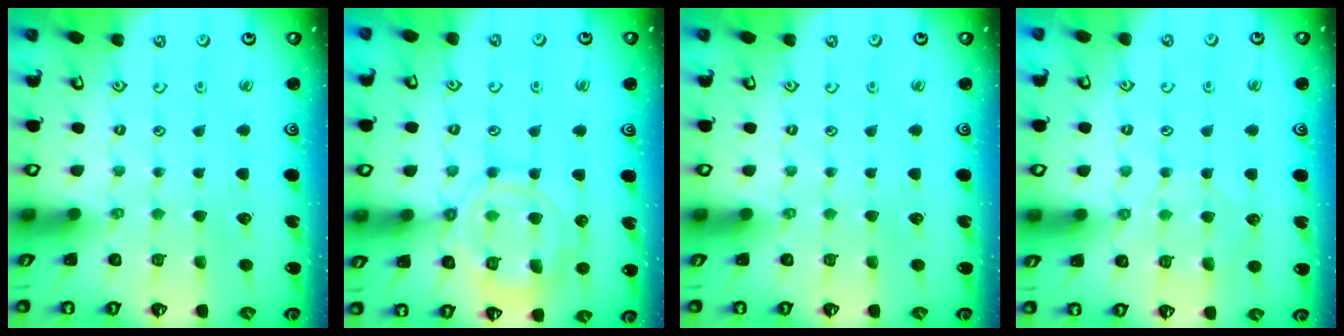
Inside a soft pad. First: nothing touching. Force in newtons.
{"total": 12.4, "press": 12.3, "slide": 1.3}
{"total": 0.0}
{"total": 5.2, "press": 5.1, "slide": 0.8}